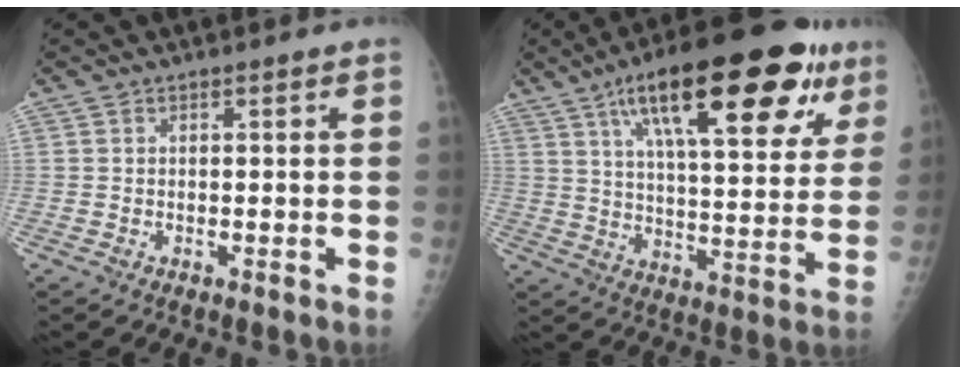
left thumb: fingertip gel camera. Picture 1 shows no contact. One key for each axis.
{"total": 25.7, "fx": 12.2, "fy": 8.5, "fz": 20.9, "tx": -0.315, "ty": -0.001, "tz": 0.188}